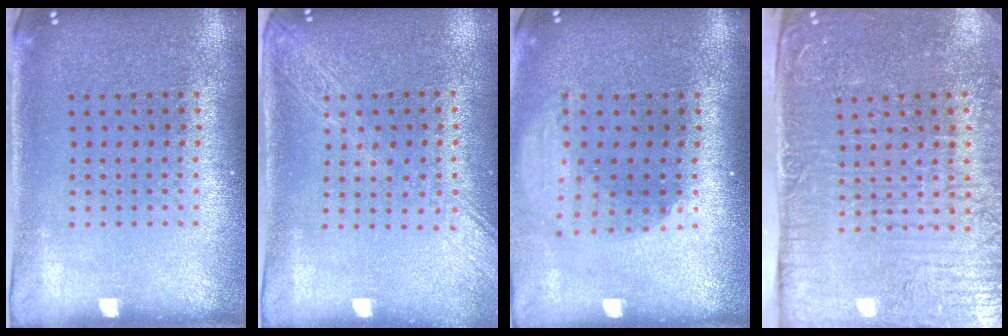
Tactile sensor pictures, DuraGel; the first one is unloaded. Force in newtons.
{"total": 1.9, "press": 1.7, "slide": 1.0}
{"total": 1.9, "press": 1.5, "slide": 1.3}
{"total": 5.5, "press": 4.6, "slide": 3.0}